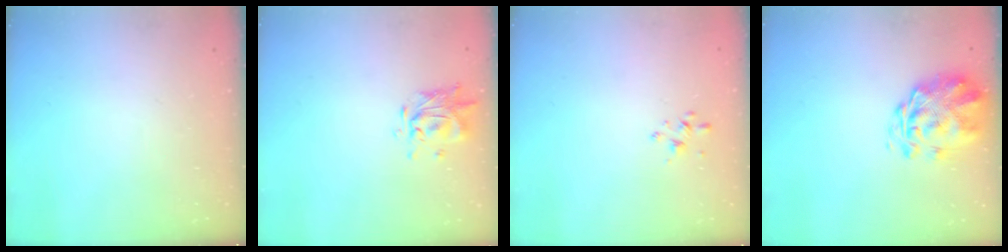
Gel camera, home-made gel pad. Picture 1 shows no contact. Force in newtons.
{"total": 1.5, "press": 1.5, "slide": 0.1}
{"total": 2.1, "press": 2.0, "slide": 0.6}
{"total": 3.2, "press": 2.8, "slide": 1.5}